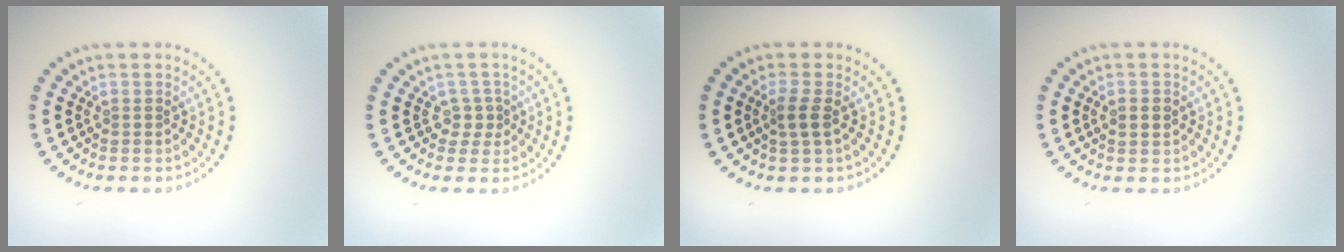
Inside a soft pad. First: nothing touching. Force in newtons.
{"total": 1.6, "press": 1.2, "slide": 1.1}
{"total": 1.7, "press": 1.4, "slide": 0.9}
{"total": 1.2, "press": 1.2, "slide": 0.0}